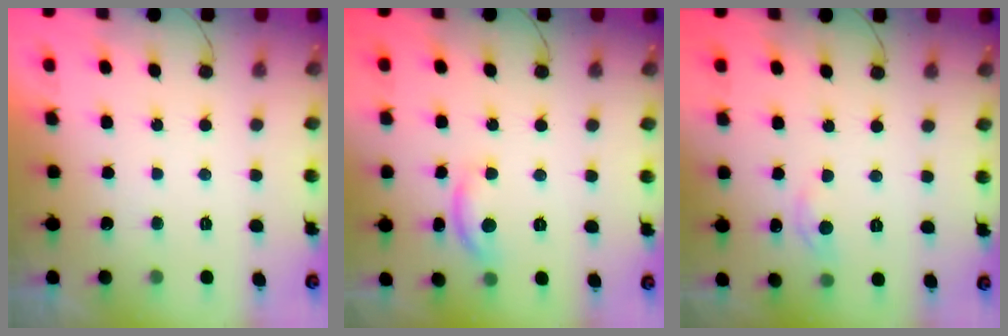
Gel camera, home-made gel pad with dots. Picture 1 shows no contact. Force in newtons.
{"total": 7.4, "press": 7.4, "slide": 0.5}
{"total": 3.9, "press": 3.9, "slide": 0.5}